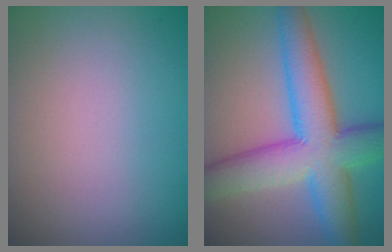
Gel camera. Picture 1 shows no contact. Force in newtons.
{"total": 9.3, "press": 9.3, "slide": 0.1}